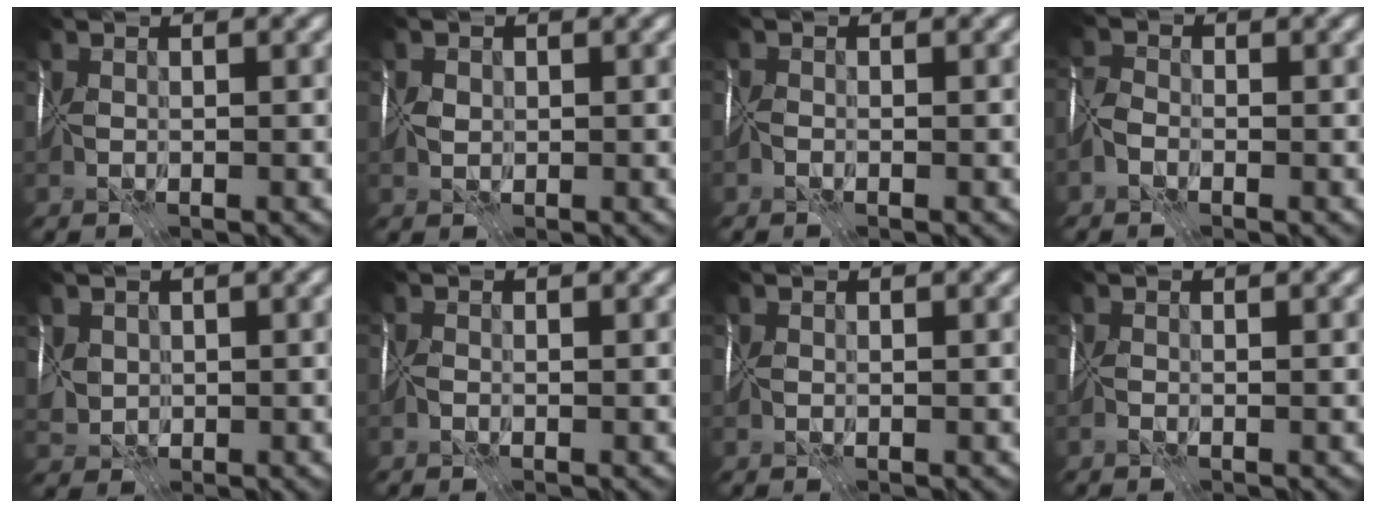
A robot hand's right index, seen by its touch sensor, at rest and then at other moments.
{"total": 1.3, "force": [0.3, 1.0, 0.7], "torque": [-0.007, 0.010, 0.009]}
{"total": 1.0, "force": [-0.8, -0.2, -0.5], "torque": [0.017, -0.004, -0.018]}
{"total": 1.5, "force": [-1.5, 0.2, 0.2], "torque": [0.003, 0.001, -0.037]}
{"total": 1.6, "force": [0.7, 1.3, 0.7], "torque": [-0.019, 0.008, 0.024]}
{"total": 0.9, "force": [-0.8, -0.1, -0.2], "torque": [0.011, -0.004, -0.017]}
{"total": 0.0}
{"total": 0.8, "force": [-0.8, -0.1, -0.1], "torque": [0.008, -0.002, -0.018]}